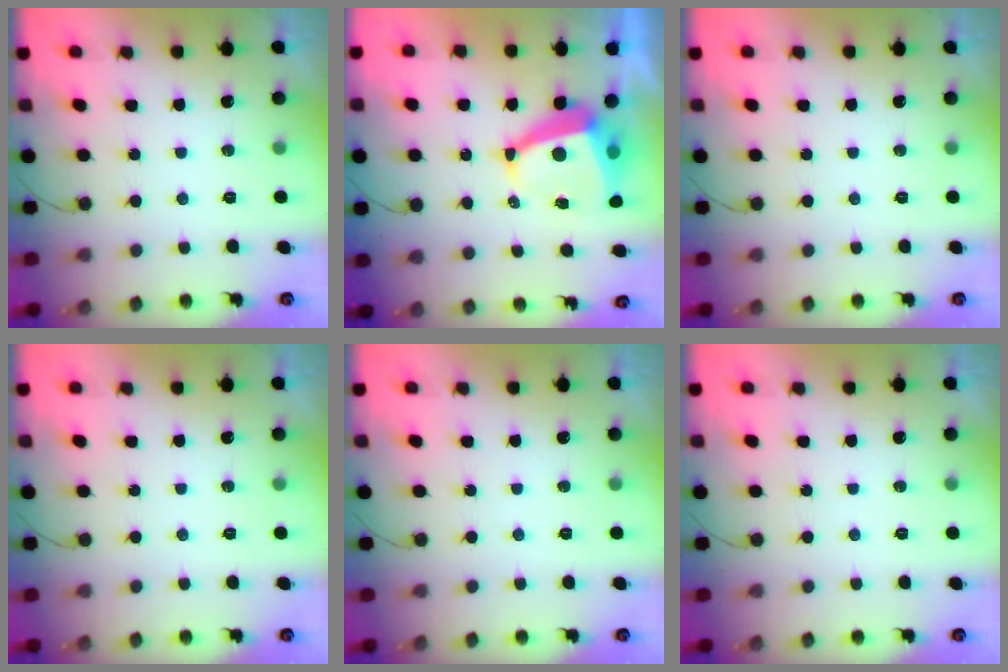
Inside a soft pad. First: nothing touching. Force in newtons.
{"total": 9.0, "press": 8.9, "slide": 1.1}
{"total": 0.0}
{"total": 0.0}
{"total": 0.0}
{"total": 0.0}